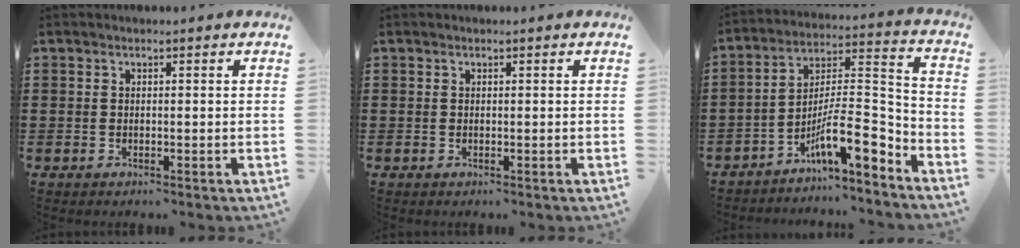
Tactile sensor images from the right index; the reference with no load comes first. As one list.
[{"total": 0.0}, {"total": 12.1, "force": [-7.0, 3.4, 9.2], "torque": [-0.168, 0.003, -0.133]}]